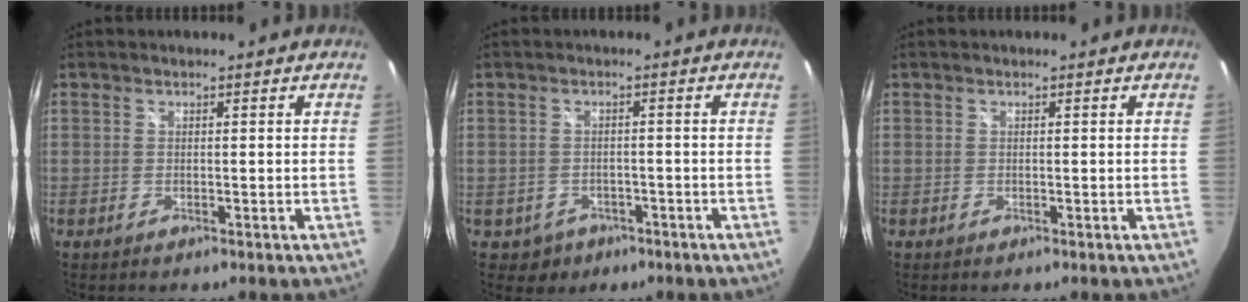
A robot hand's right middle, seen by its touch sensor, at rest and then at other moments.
{"total": 4.6, "force": [-2.0, 4.0, 1.0], "torque": [-0.036, 0.002, -0.019]}
{"total": 0.0}